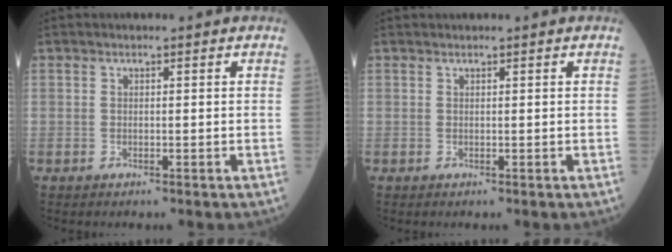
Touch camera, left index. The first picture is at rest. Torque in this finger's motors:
{"motor_torque": [0.18, -0.17, 0.01, 0.00]}